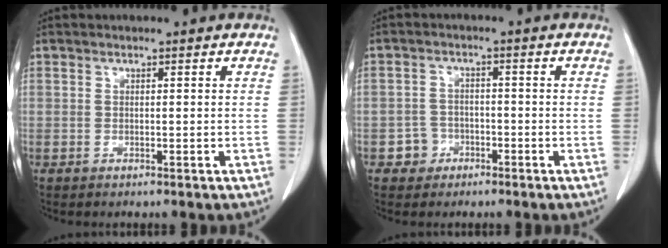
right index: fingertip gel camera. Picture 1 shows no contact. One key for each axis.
{"total": 3.3, "fx": -1.7, "fy": 2.8, "fz": 0.0, "tx": 0.010, "ty": 0.016, "tz": -0.029}